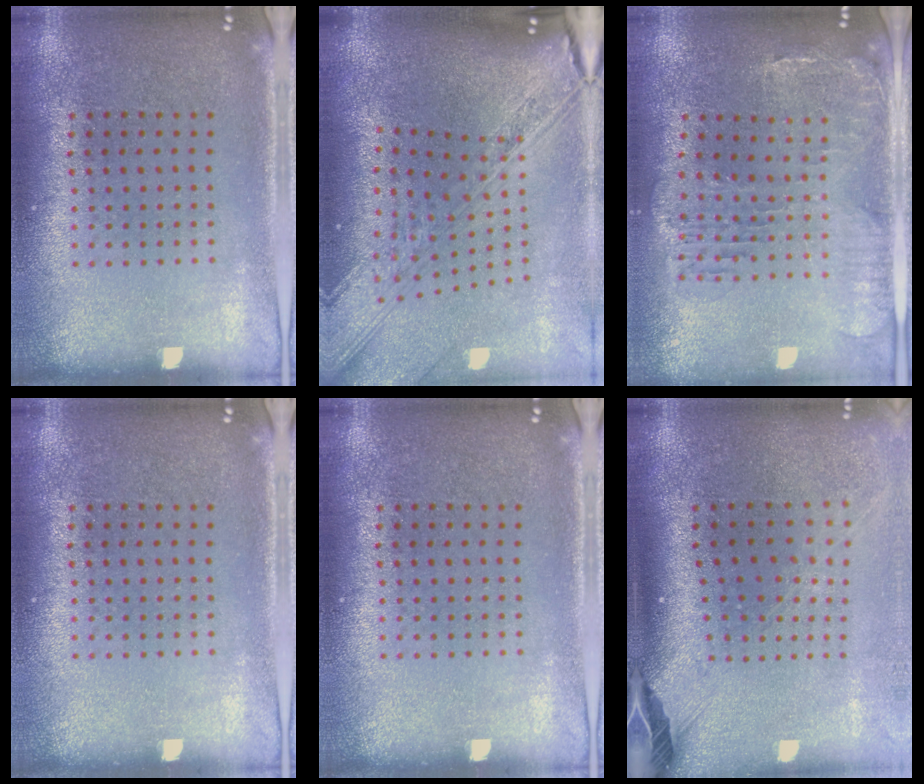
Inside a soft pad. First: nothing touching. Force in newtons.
{"total": 3.9, "press": 2.8, "slide": 2.7}
{"total": 1.4, "press": 1.4, "slide": 0.4}
{"total": 0.0}
{"total": 0.0}
{"total": 2.6, "press": 1.8, "slide": 1.8}